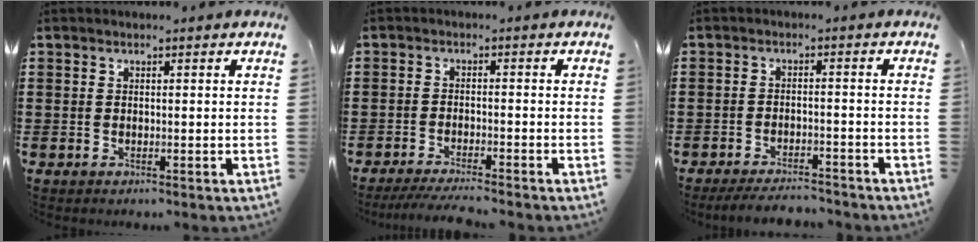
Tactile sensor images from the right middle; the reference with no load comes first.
{"total": 3.5, "force": [-3.2, -0.2, 1.4], "torque": [-0.030, -0.010, -0.062]}
{"total": 3.7, "force": [-3.6, 0.2, 1.0], "torque": [-0.017, 0.001, -0.070]}